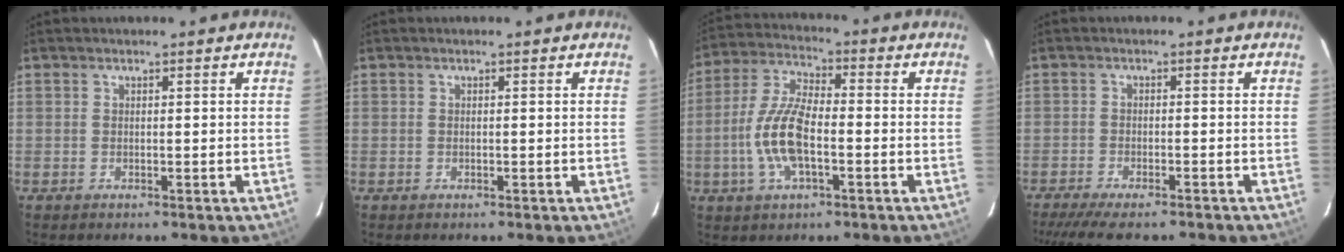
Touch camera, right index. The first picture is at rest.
{"total": 0.0}
{"total": 11.5, "force": [-2.9, 4.3, 10.3], "torque": [-0.221, 0.004, -0.058]}
{"total": 9.8, "force": [-8.4, 1.8, 4.8], "torque": [-0.112, -0.027, -0.137]}